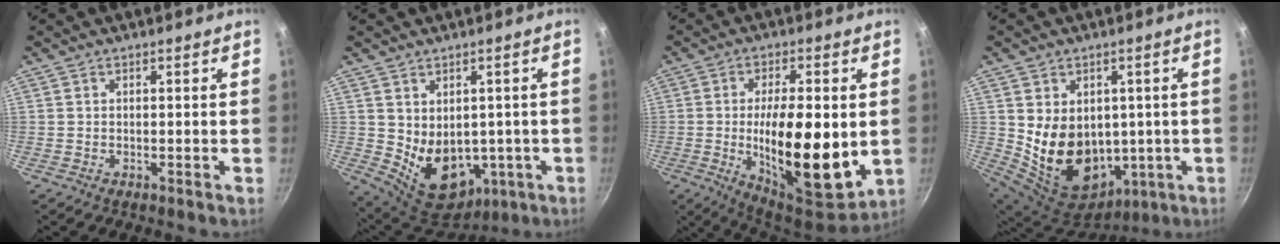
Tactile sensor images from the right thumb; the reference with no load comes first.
{"total": 12.7, "force": [-0.9, 9.3, 8.5], "torque": [-0.104, -0.019, 0.021]}
{"total": 18.9, "force": [-1.4, 7.2, 17.4], "torque": [-0.262, -0.013, -0.016]}
{"total": 17.0, "force": [0.6, 13.2, 10.7], "torque": [-0.170, -0.023, 0.047]}